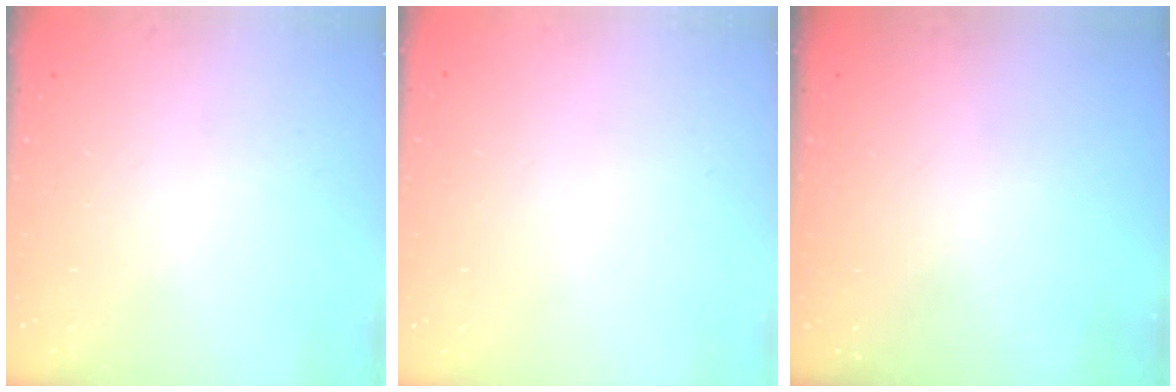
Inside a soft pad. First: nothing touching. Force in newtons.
{"total": 0.0}
{"total": 0.0}